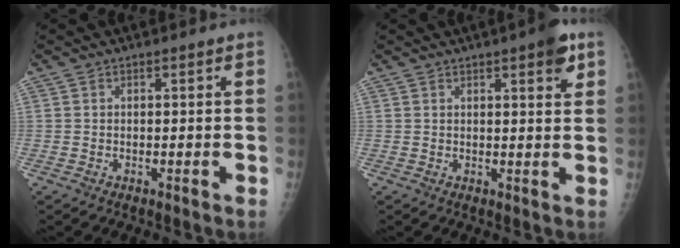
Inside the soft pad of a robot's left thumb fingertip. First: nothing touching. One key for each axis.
{"total": 4.8, "fx": 2.6, "fy": 1.2, "fz": 3.9, "tx": -0.043, "ty": -0.009, "tz": 0.028}